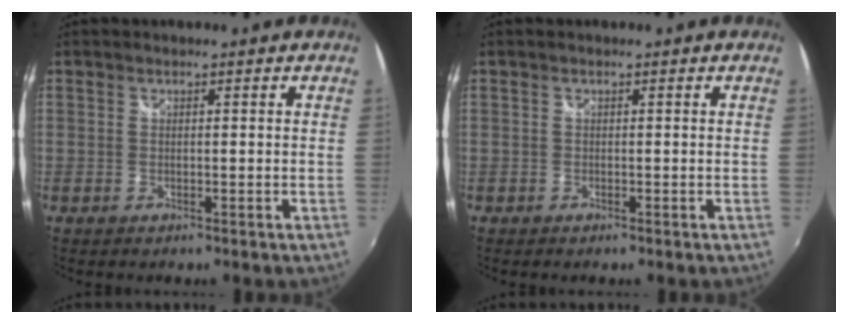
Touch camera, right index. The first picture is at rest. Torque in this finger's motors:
{"motor_torque": [-1.42, 0.30, -1.05, -0.21]}